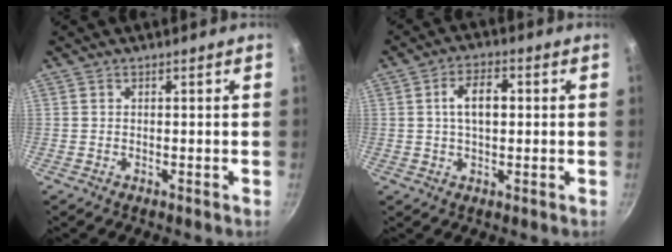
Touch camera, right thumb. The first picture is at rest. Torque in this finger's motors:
{"motor_torque": [0.28, 2.21, 0.98, 0.53, 0.32]}